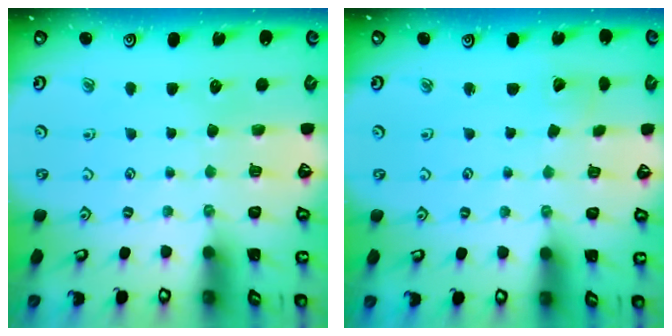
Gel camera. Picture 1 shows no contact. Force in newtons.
{"total": 2.6, "press": 2.6, "slide": 0.3}